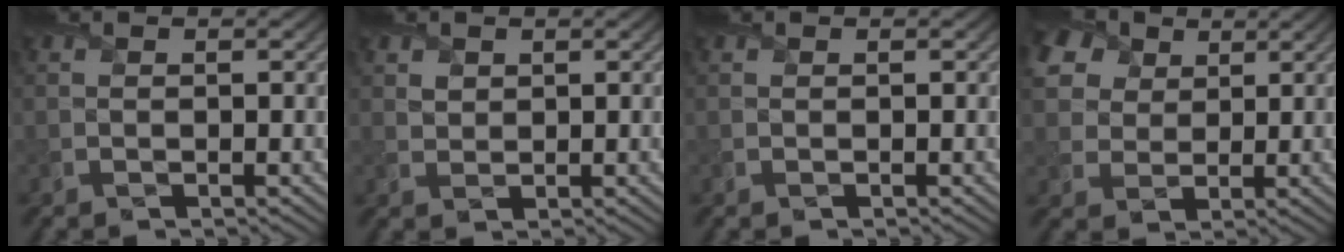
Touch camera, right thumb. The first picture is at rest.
{"total": 1.5, "force": [1.0, 1.1, 0.4], "torque": [-0.014, -0.002, 0.022]}
{"total": 0.0}
{"total": 9.4, "force": [4.8, 6.6, 4.7], "torque": [-0.139, 0.028, 0.081]}